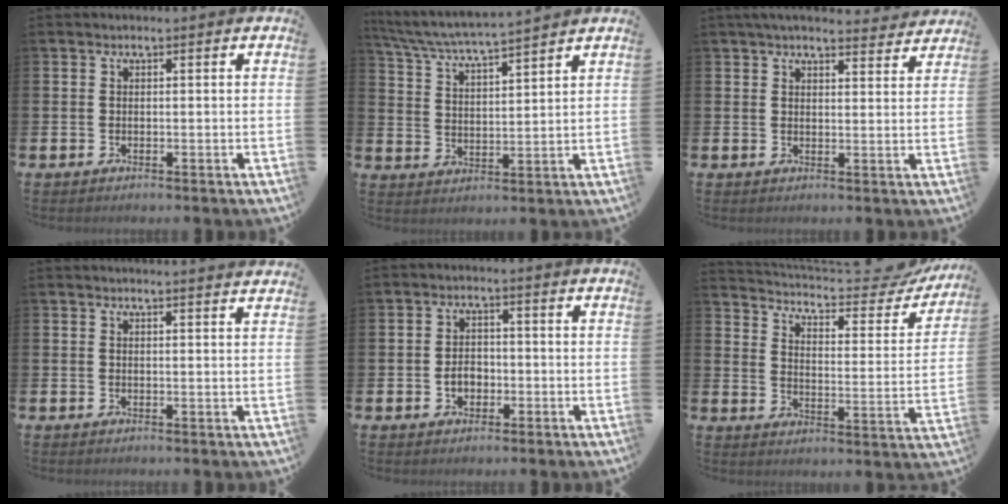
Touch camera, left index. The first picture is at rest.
{"total": 5.5, "force": [5.3, -0.2, 1.4], "torque": [-0.052, -0.035, 0.091]}
{"total": 4.4, "force": [4.2, 0.6, 1.1], "torque": [-0.029, -0.016, 0.076]}
{"total": 1.7, "force": [1.7, -0.3, -0.1], "torque": [0.010, -0.014, 0.029]}
{"total": 2.8, "force": [-0.9, 2.1, 1.6], "torque": [-0.022, 0.001, -0.023]}
{"total": 5.7, "force": [5.2, 1.5, 1.9], "torque": [-0.054, -0.047, 0.080]}